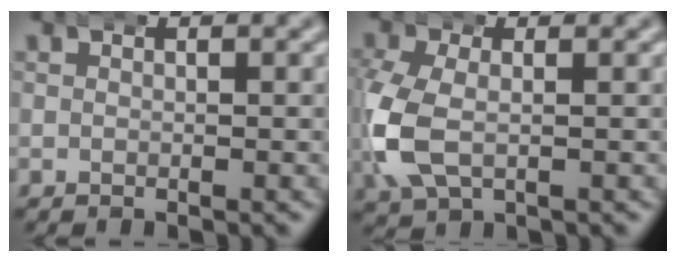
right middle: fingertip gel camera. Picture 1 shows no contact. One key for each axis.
{"total": 5.5, "fx": -1.0, "fy": 4.0, "fz": 3.6, "tx": -0.121, "ty": -0.016, "tz": -0.004}